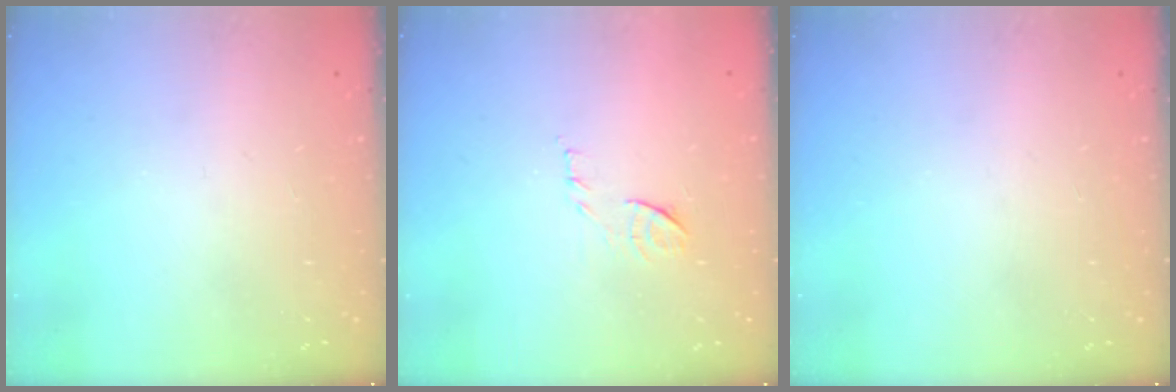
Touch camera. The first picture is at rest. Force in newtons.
{"total": 7.8, "press": 7.7, "slide": 0.7}
{"total": 0.0}